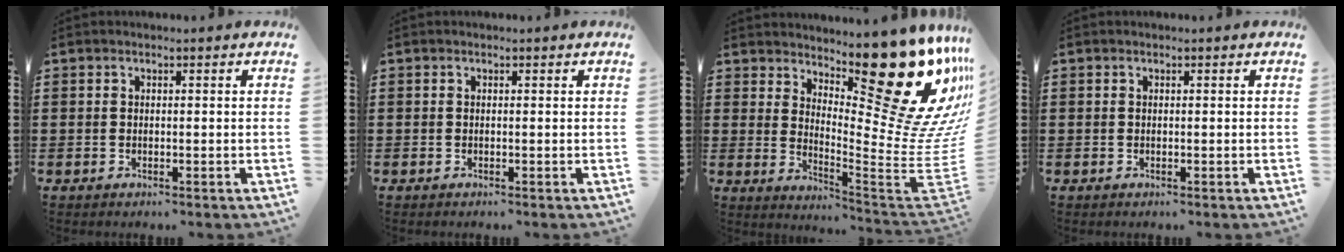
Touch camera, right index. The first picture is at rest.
{"total": 0.0}
{"total": 22.8, "force": [13.1, 7.7, 17.0], "torque": [-0.226, -0.101, 0.221]}
{"total": 0.0}